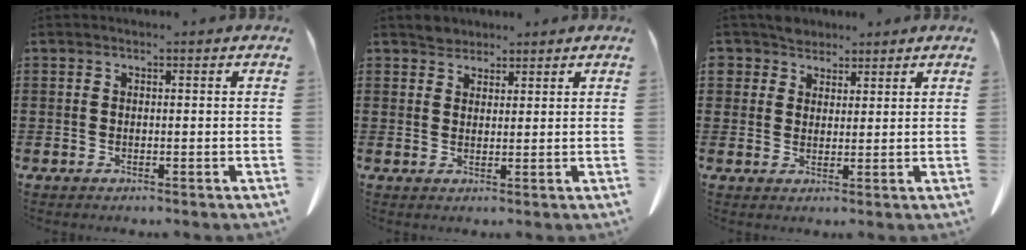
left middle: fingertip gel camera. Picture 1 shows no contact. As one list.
[{"total": 2.2, "force": [2.0, 0.9, 0.0], "torque": [0.002, -0.001, 0.040]}, {"total": 3.8, "force": [3.1, 2.2, 0.0], "torque": [-0.018, 0.005, 0.060]}]